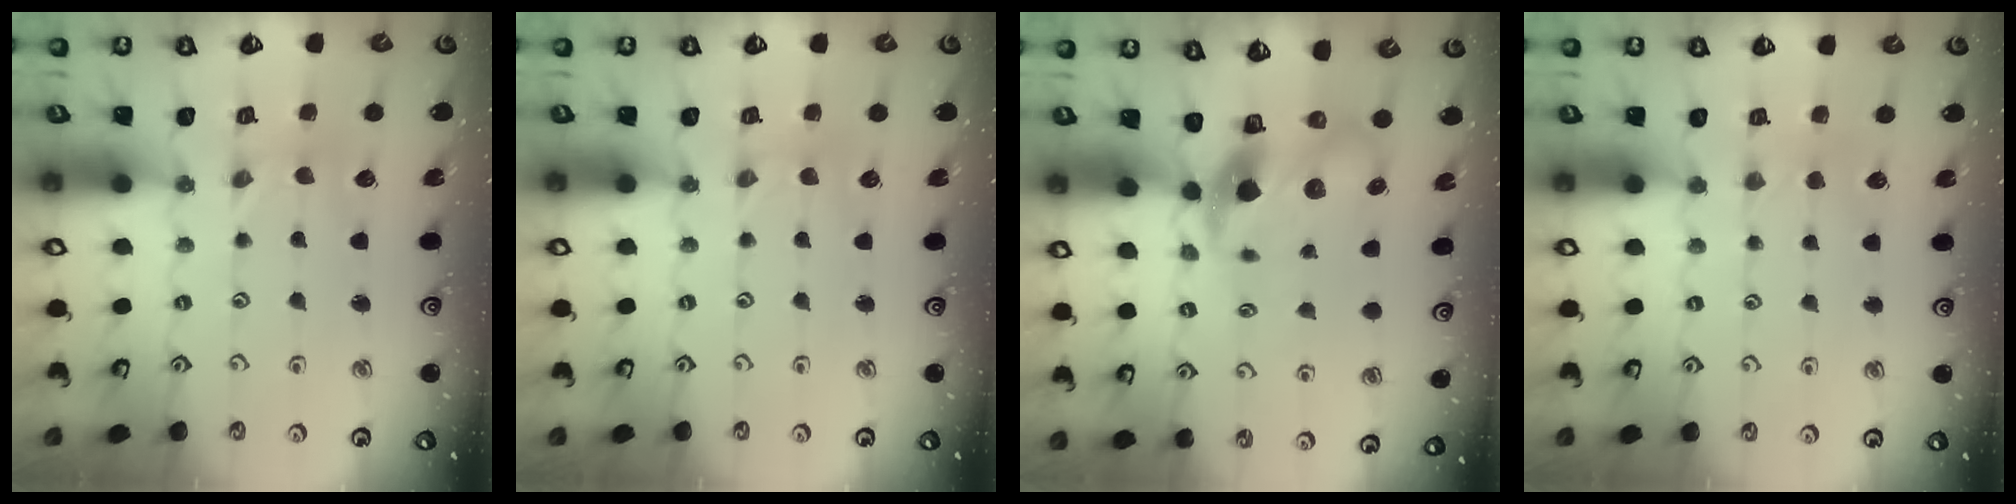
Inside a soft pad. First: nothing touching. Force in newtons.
{"total": 0.7, "press": 0.6, "slide": 0.2}
{"total": 10.1, "press": 9.9, "slide": 1.6}
{"total": 2.0, "press": 2.0, "slide": 0.4}